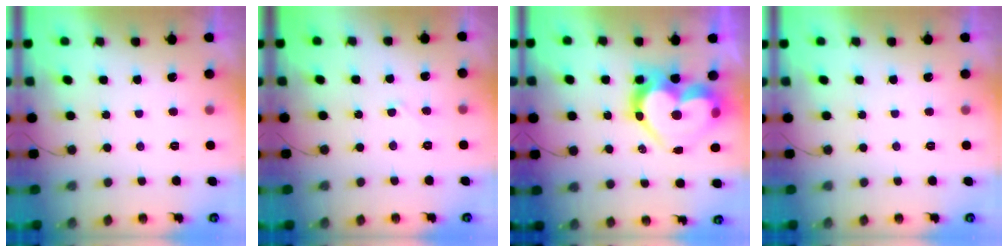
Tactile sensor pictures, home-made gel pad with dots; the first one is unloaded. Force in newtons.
{"total": 2.8, "press": 2.8, "slide": 0.2}
{"total": 20.6, "press": 20.5, "slide": 1.6}
{"total": 0.0}